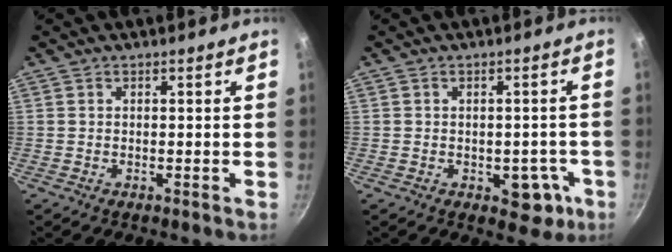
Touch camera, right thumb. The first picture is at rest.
{"total": 6.4, "force": [-2.3, 4.2, 4.3], "torque": [-0.012, 0.019, -0.020]}